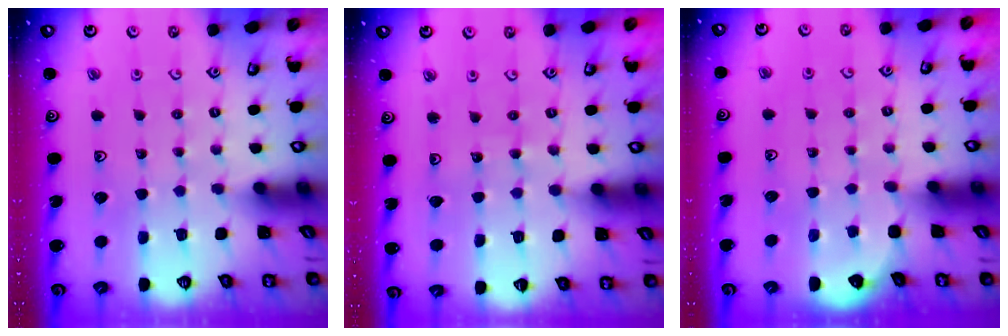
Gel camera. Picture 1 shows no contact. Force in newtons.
{"total": 5.5, "press": 5.5, "slide": 0.8}
{"total": 1.7, "press": 1.7, "slide": 0.1}